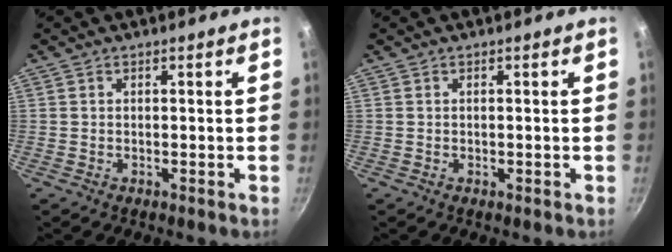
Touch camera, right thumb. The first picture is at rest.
{"total": 0.0}